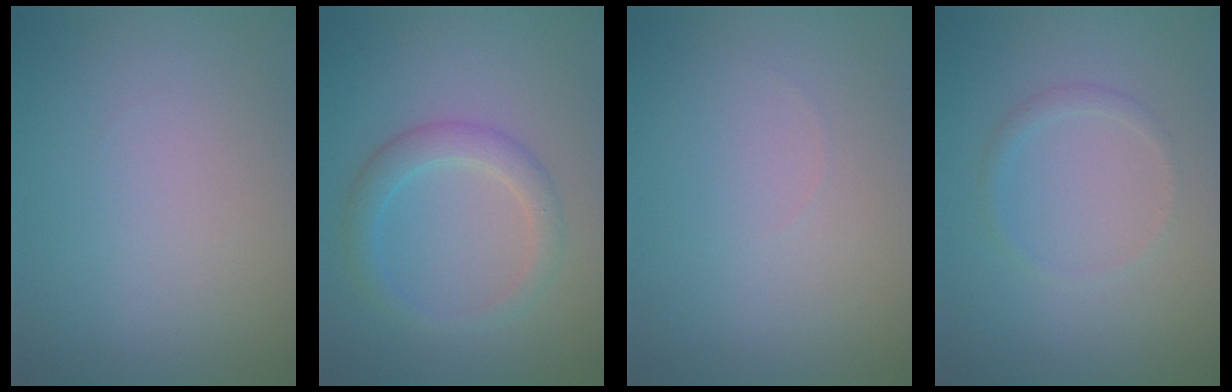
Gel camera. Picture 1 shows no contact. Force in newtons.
{"total": 2.8, "press": 2.8, "slide": 0.3}
{"total": 0.0}
{"total": 1.0, "press": 1.0, "slide": 0.1}